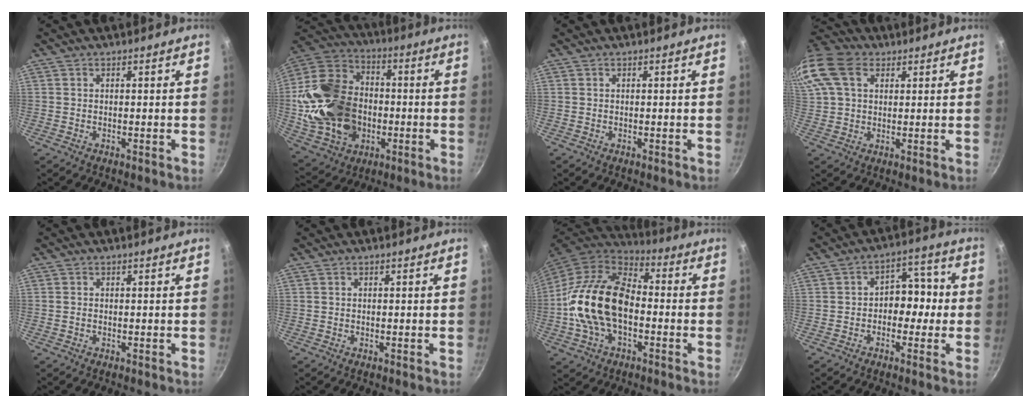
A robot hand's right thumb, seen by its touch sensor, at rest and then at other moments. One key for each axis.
{"total": 24.8, "fx": -2.1, "fy": 18.8, "fz": 16.0, "tx": -0.282, "ty": 0.042, "tz": -0.028}
{"total": 0.0}
{"total": 18.5, "fx": 6.9, "fy": 13.1, "fz": 11.1, "tx": -0.263, "ty": 0.040, "tz": 0.121}
{"total": 0.7, "fx": -0.1, "fy": 0.6, "fz": 0.4, "tx": -0.006, "ty": 0.002, "tz": -0.002}
{"total": 0.0}
{"total": 20.4, "fx": -2.2, "fy": 13.1, "fz": 15.5, "tx": -0.269, "ty": 0.038, "tz": -0.051}
{"total": 7.6, "fx": -0.8, "fy": 5.7, "fz": 5.1, "tx": -0.007, "ty": 0.033, "tz": -0.023}